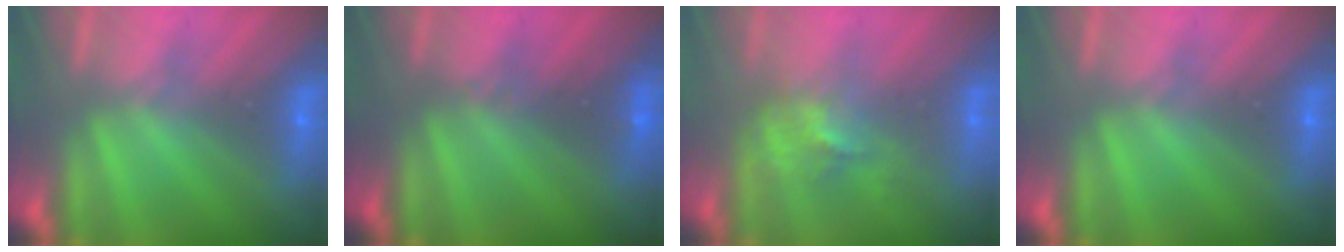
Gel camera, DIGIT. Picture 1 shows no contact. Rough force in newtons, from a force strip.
{"total": 2.4}
{"total": 2.8}
{"total": 0.0}